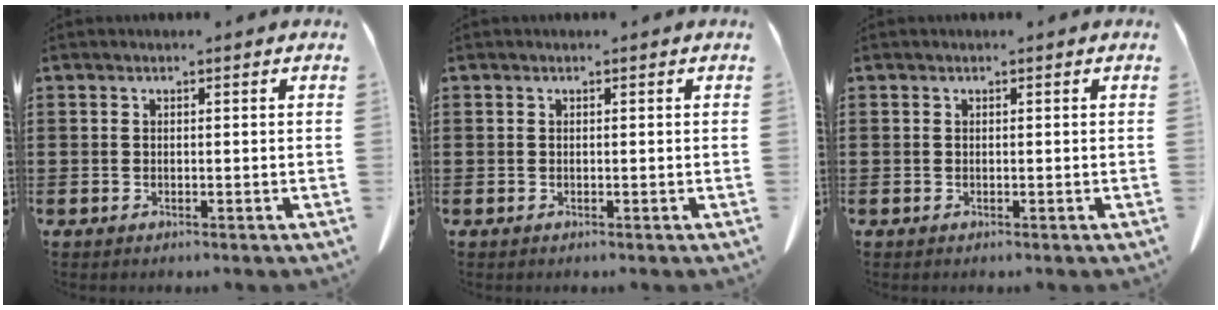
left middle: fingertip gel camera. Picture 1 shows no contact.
{"total": 0.0}
{"total": 0.0}